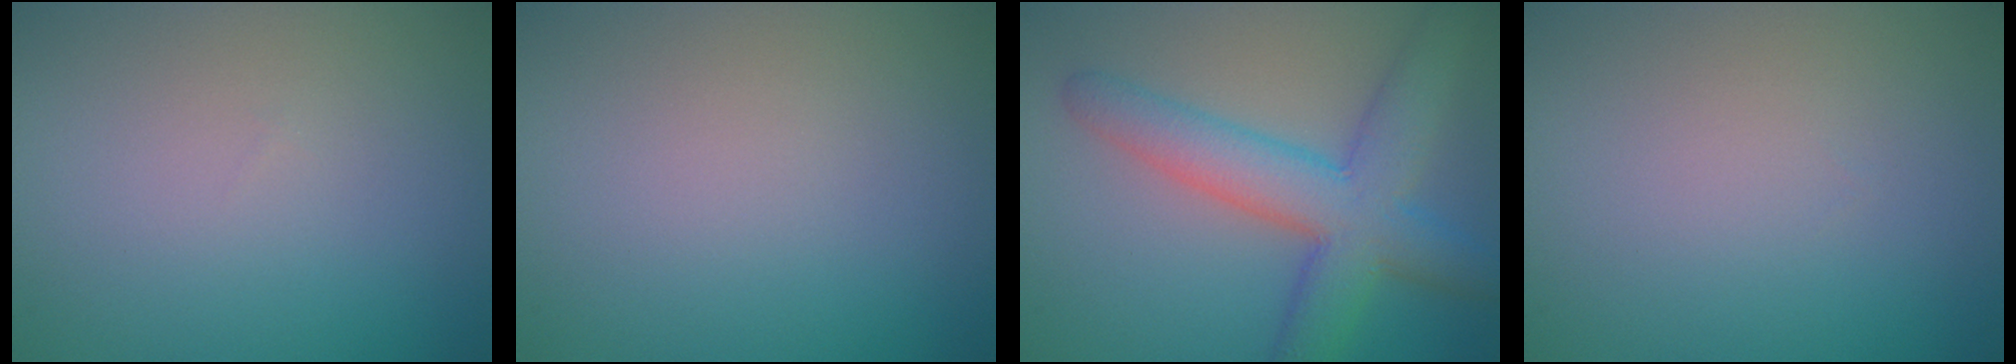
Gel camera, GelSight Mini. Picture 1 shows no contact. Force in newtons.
{"total": 0.0}
{"total": 7.3, "press": 7.3, "slide": 0.3}
{"total": 0.0}